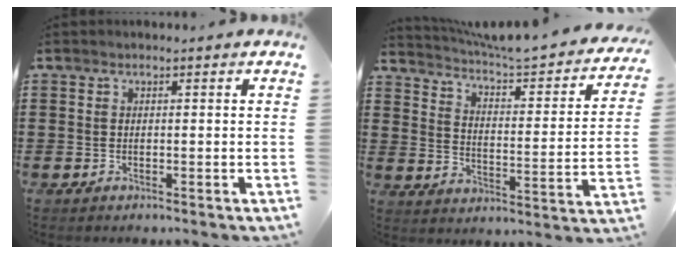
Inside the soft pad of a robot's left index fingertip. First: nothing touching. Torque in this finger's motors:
{"motor_torque": [2.14, 0.00, 0.49, 0.12]}